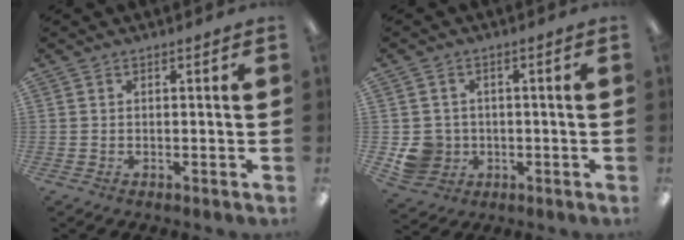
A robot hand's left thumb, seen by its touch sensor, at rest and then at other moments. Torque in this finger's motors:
{"motor_torque": [-0.04, 0.06, -0.02, -0.03, 0.00]}